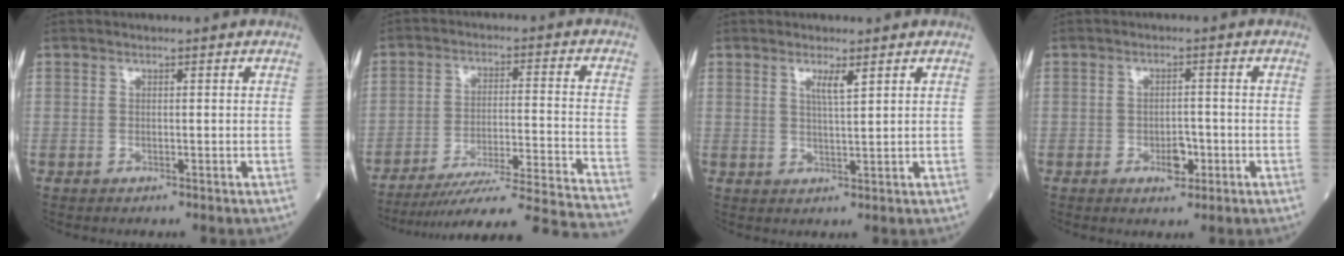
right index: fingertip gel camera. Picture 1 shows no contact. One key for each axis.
{"total": 24.3, "fx": -22.5, "fy": -2.6, "fz": 9.0, "tx": -0.076, "ty": -0.037, "tz": -0.315}
{"total": 2.5, "fx": 1.4, "fy": -0.1, "fz": 2.0, "tx": -0.041, "ty": -0.005, "tz": 0.025}
{"total": 3.1, "fx": -1.2, "fy": 1.6, "fz": 2.3, "tx": -0.032, "ty": 0.003, "tz": -0.016}